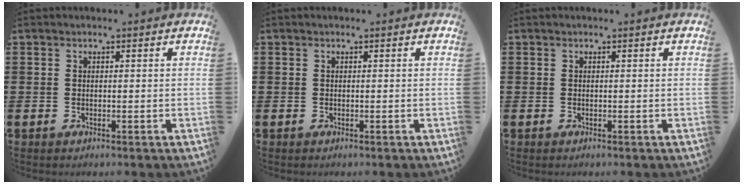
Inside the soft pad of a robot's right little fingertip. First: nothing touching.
{"total": 0.0}
{"total": 0.0}